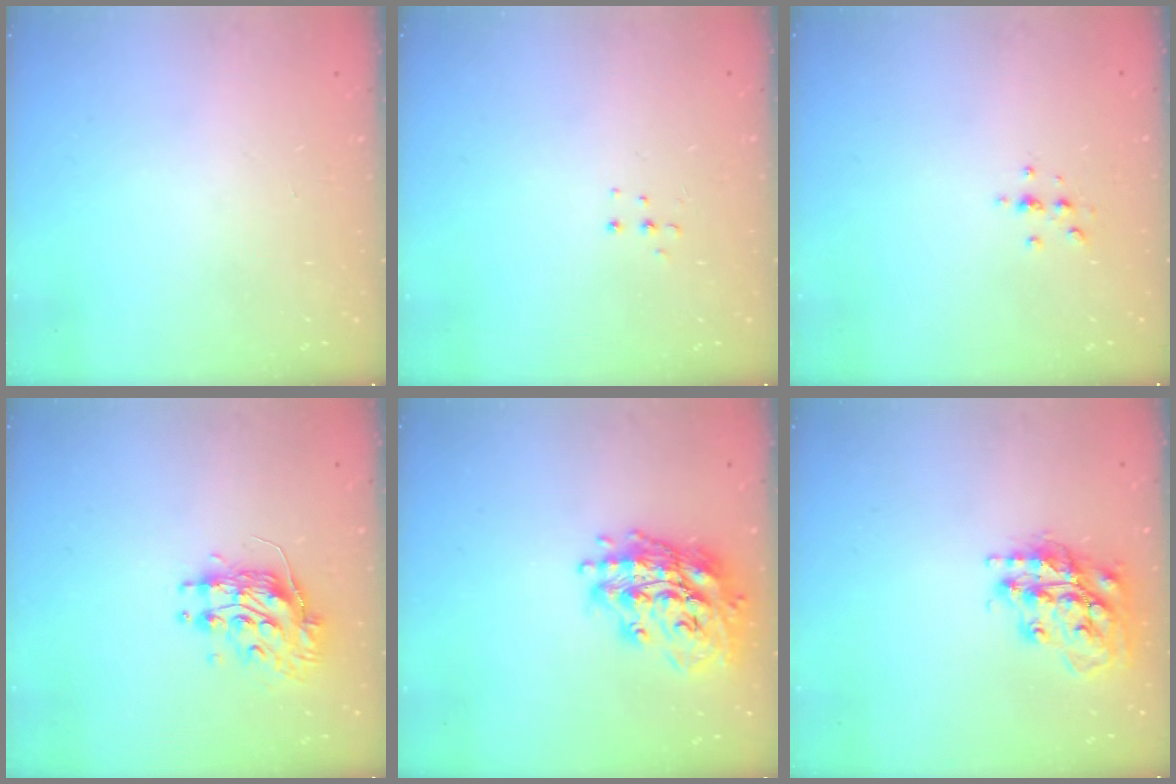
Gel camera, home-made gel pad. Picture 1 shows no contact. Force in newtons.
{"total": 3.9, "press": 3.8, "slide": 0.8}
{"total": 2.8, "press": 2.7, "slide": 0.3}
{"total": 10.1, "press": 10.1, "slide": 0.4}
{"total": 17.9, "press": 17.7, "slide": 2.2}
{"total": 17.6, "press": 17.5, "slide": 1.4}